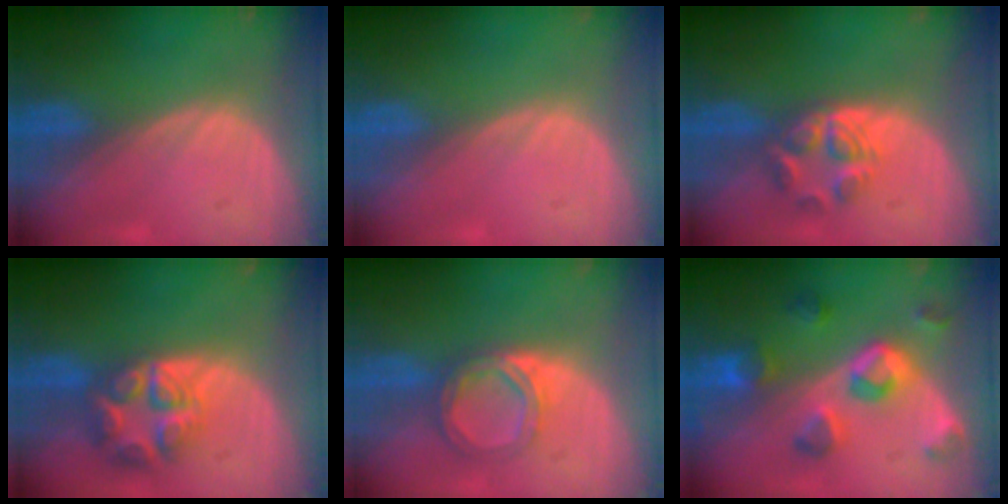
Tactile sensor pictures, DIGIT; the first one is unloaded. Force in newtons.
{"total": 0.0}
{"total": 5.9, "press": 5.0, "slide": 3.2}
{"total": 8.0, "press": 7.0, "slide": 3.9}
{"total": 5.3, "press": 5.1, "slide": 1.4}
{"total": 7.8, "press": 7.7, "slide": 0.7}